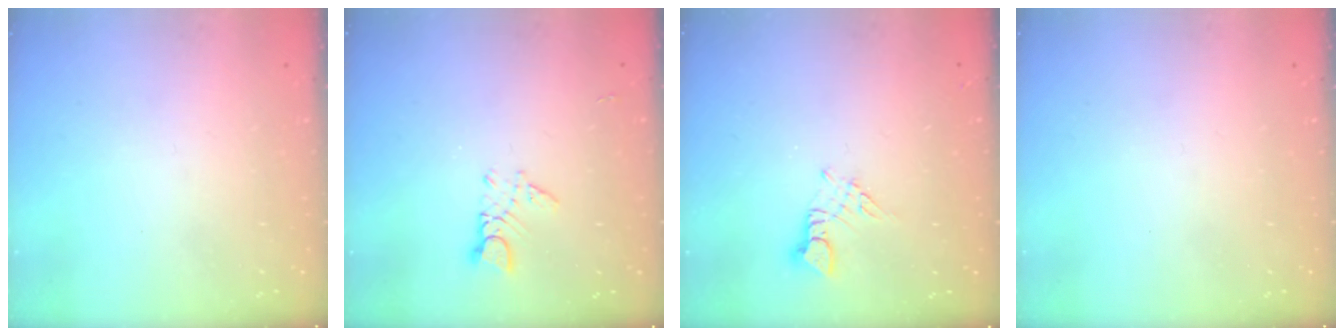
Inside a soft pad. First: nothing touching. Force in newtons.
{"total": 2.5, "press": 2.4, "slide": 0.4}
{"total": 2.9, "press": 2.9, "slide": 0.3}
{"total": 0.0}